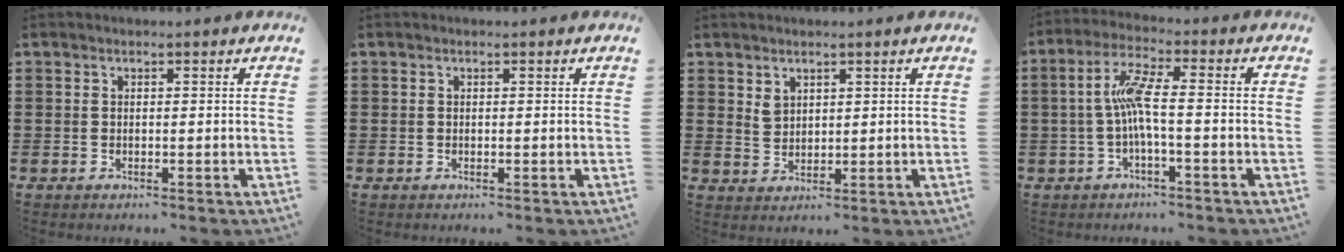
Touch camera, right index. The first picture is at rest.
{"total": 0.0}
{"total": 2.2, "force": [1.5, 1.4, 0.8], "torque": [-0.019, 0.004, 0.030]}
{"total": 7.0, "force": [-0.8, 1.0, 6.9], "torque": [-0.139, -0.001, -0.023]}